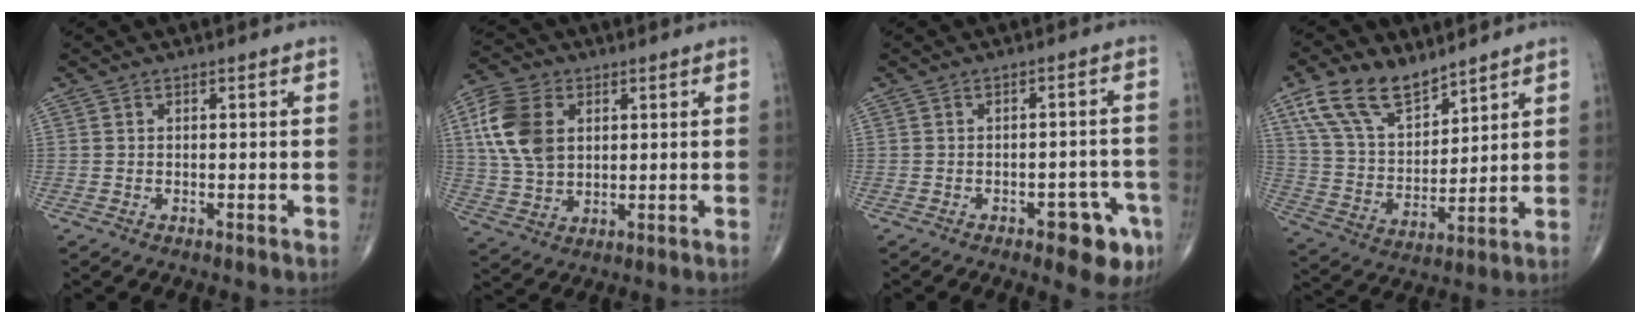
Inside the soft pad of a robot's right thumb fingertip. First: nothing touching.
{"total": 12.4, "force": [3.3, 8.4, 8.5], "torque": [-0.165, 0.000, 0.064]}
{"total": 7.7, "force": [-3.8, 3.3, 5.9], "torque": [-0.046, 0.020, -0.043]}
{"total": 14.0, "force": [9.5, 6.9, 7.6], "torque": [-0.121, -0.039, 0.192]}